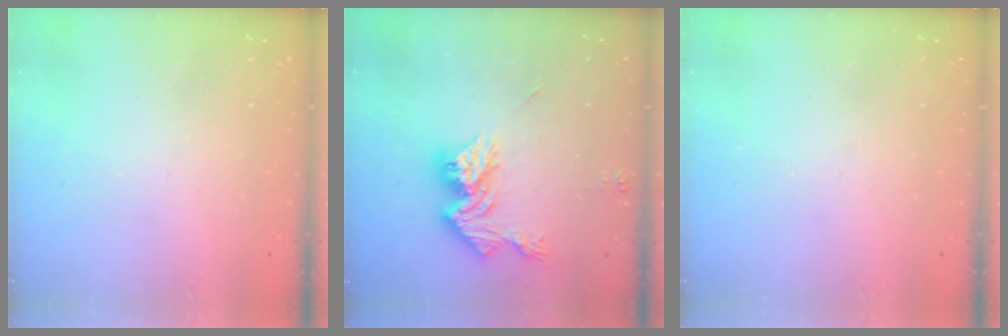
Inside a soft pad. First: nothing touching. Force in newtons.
{"total": 14.0, "press": 13.9, "slide": 1.2}
{"total": 0.0}